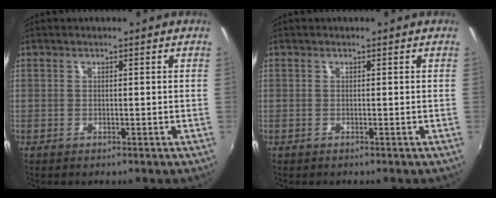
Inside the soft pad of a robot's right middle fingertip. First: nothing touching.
{"total": 0.0}